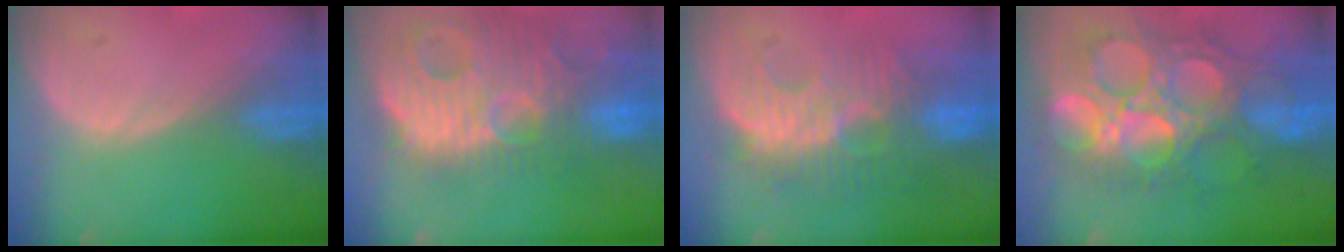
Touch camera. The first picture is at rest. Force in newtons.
{"total": 14.8, "press": 12.9, "slide": 7.4}
{"total": 10.4, "press": 9.8, "slide": 3.4}
{"total": 13.6, "press": 13.5, "slide": 1.5}